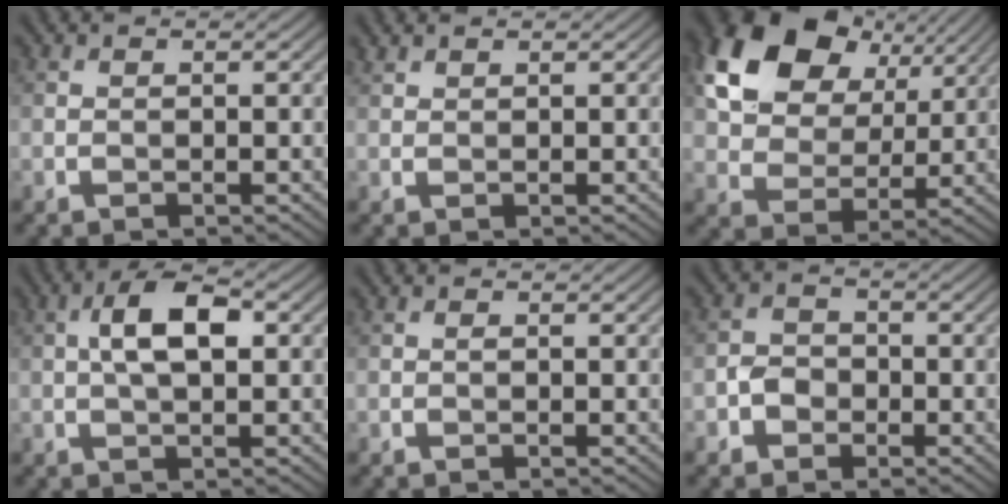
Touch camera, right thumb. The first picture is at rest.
{"total": 0.9, "force": [0.9, 0.2, 0.3], "torque": [-0.012, 0.003, 0.022]}
{"total": 16.9, "force": [7.9, 11.4, 9.6], "torque": [-0.216, 0.035, 0.140]}
{"total": 6.0, "force": [0.8, 2.5, 5.4], "torque": [-0.103, 0.012, 0.010]}
{"total": 0.0}
{"total": 2.7, "force": [-1.3, 2.2, 1.0], "torque": [-0.017, 0.005, -0.030]}